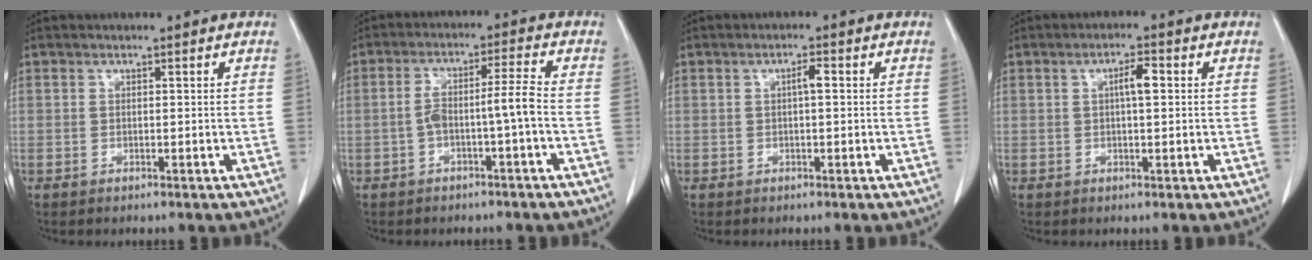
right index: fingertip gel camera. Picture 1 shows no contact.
{"total": 5.1, "force": [-1.6, -0.3, 4.8], "torque": [-0.089, 0.024, -0.020]}
{"total": 1.7, "force": [0.2, 0.3, 1.6], "torque": [-0.027, 0.005, 0.002]}
{"total": 3.1, "force": [0.5, 0.6, 3.0], "torque": [-0.051, 0.006, 0.007]}